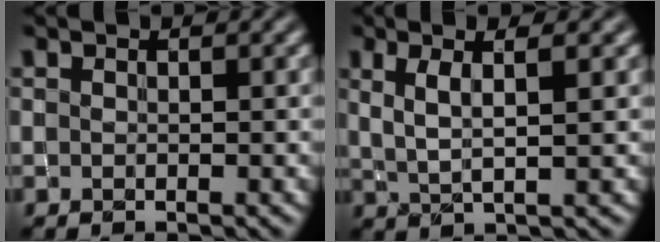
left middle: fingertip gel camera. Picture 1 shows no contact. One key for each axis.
{"total": 3.8, "fx": 1.5, "fy": 0.8, "fz": 3.4, "tx": -0.065, "ty": 0.000, "tz": 0.027}